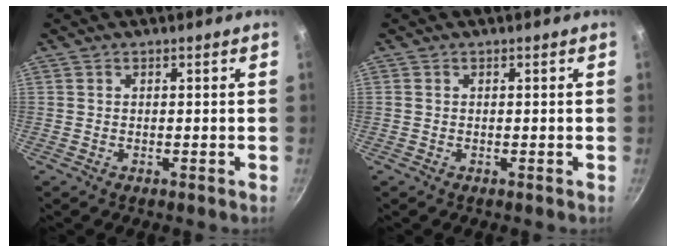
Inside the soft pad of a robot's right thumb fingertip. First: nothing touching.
{"total": 0.0}